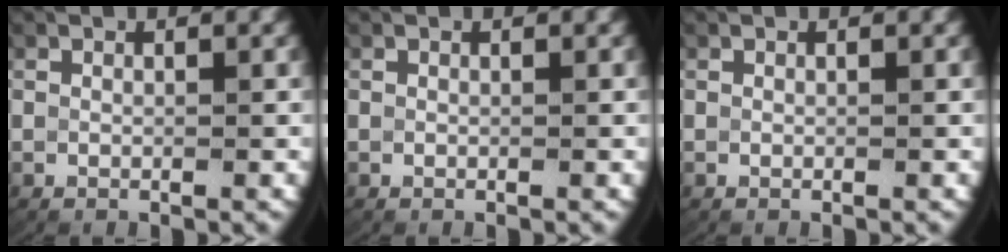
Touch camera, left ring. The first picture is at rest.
{"total": 0.0}
{"total": 0.0}